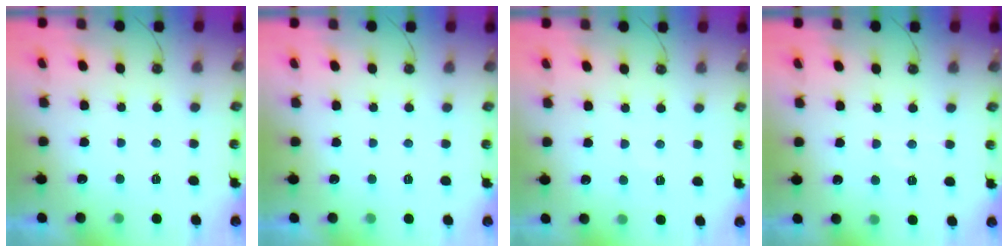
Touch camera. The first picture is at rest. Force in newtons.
{"total": 0.0}
{"total": 4.1, "press": 4.1, "slide": 0.6}
{"total": 5.5, "press": 5.4, "slide": 0.7}